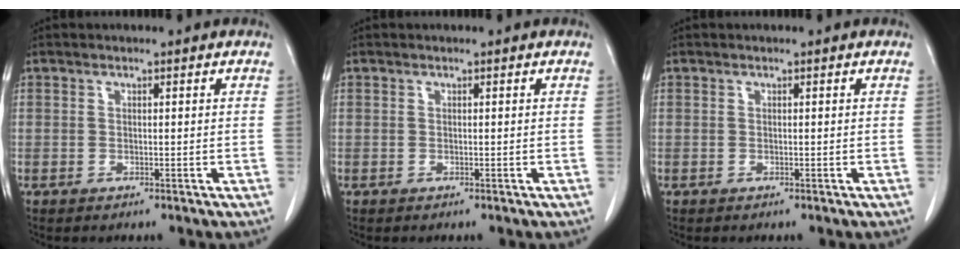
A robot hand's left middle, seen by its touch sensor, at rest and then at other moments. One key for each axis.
{"total": 0.0}
{"total": 0.0}